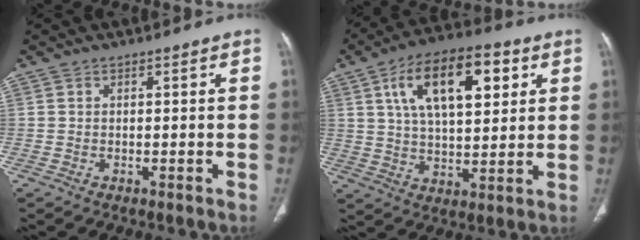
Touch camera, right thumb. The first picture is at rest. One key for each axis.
{"total": 18.0, "fx": 6.8, "fy": 8.4, "fz": 14.4, "tx": -0.213, "ty": -0.005, "tz": 0.112}